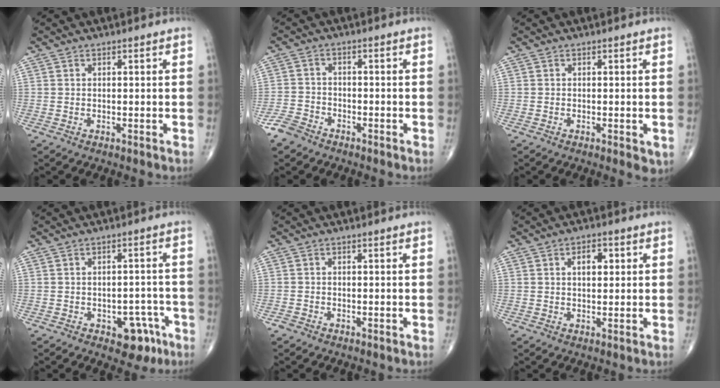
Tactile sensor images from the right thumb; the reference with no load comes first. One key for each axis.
{"total": 4.1, "fx": -3.3, "fy": 2.3, "fz": 0.9, "tx": -0.018, "ty": 0.011, "tz": -0.069}
{"total": 2.2, "fx": -0.6, "fy": 0.8, "fz": 2.0, "tx": -0.022, "ty": -0.004, "tz": -0.008}
{"total": 6.7, "fx": -3.4, "fy": 4.1, "fz": 4.1, "tx": -0.019, "ty": 0.029, "tz": -0.037}
{"total": 1.0, "fx": -0.7, "fy": 0.7, "fz": 0.1, "tx": -0.001, "ty": 0.003, "tz": -0.017}
{"total": 4.0, "fx": 1.2, "fy": 2.2, "fz": 3.1, "tx": -0.040, "ty": 0.002, "tz": 0.016}